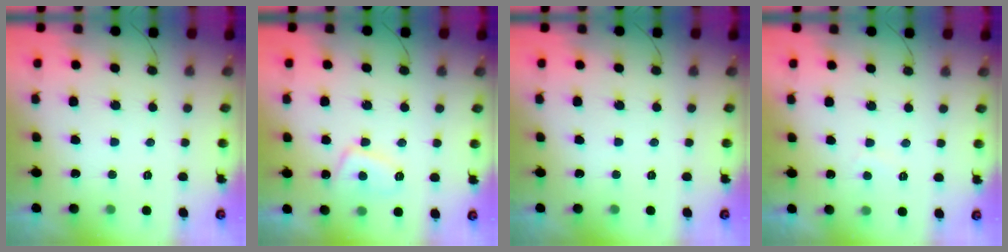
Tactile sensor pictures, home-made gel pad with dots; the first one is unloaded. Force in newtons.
{"total": 7.2, "press": 7.1, "slide": 1.1}
{"total": 0.0}
{"total": 1.7, "press": 1.6, "slide": 0.5}